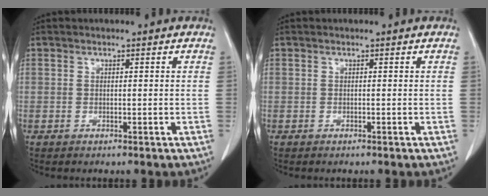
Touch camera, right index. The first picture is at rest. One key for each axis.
{"total": 0.0}